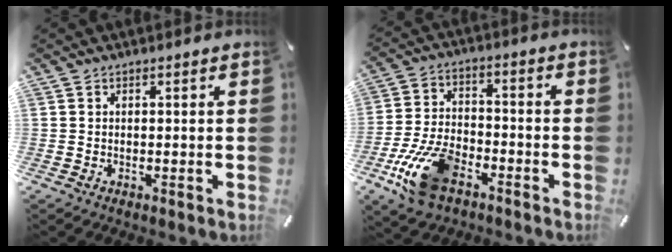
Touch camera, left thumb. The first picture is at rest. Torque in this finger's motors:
{"motor_torque": [0.88, 3.19, 0.36, 0.08, 0.22]}